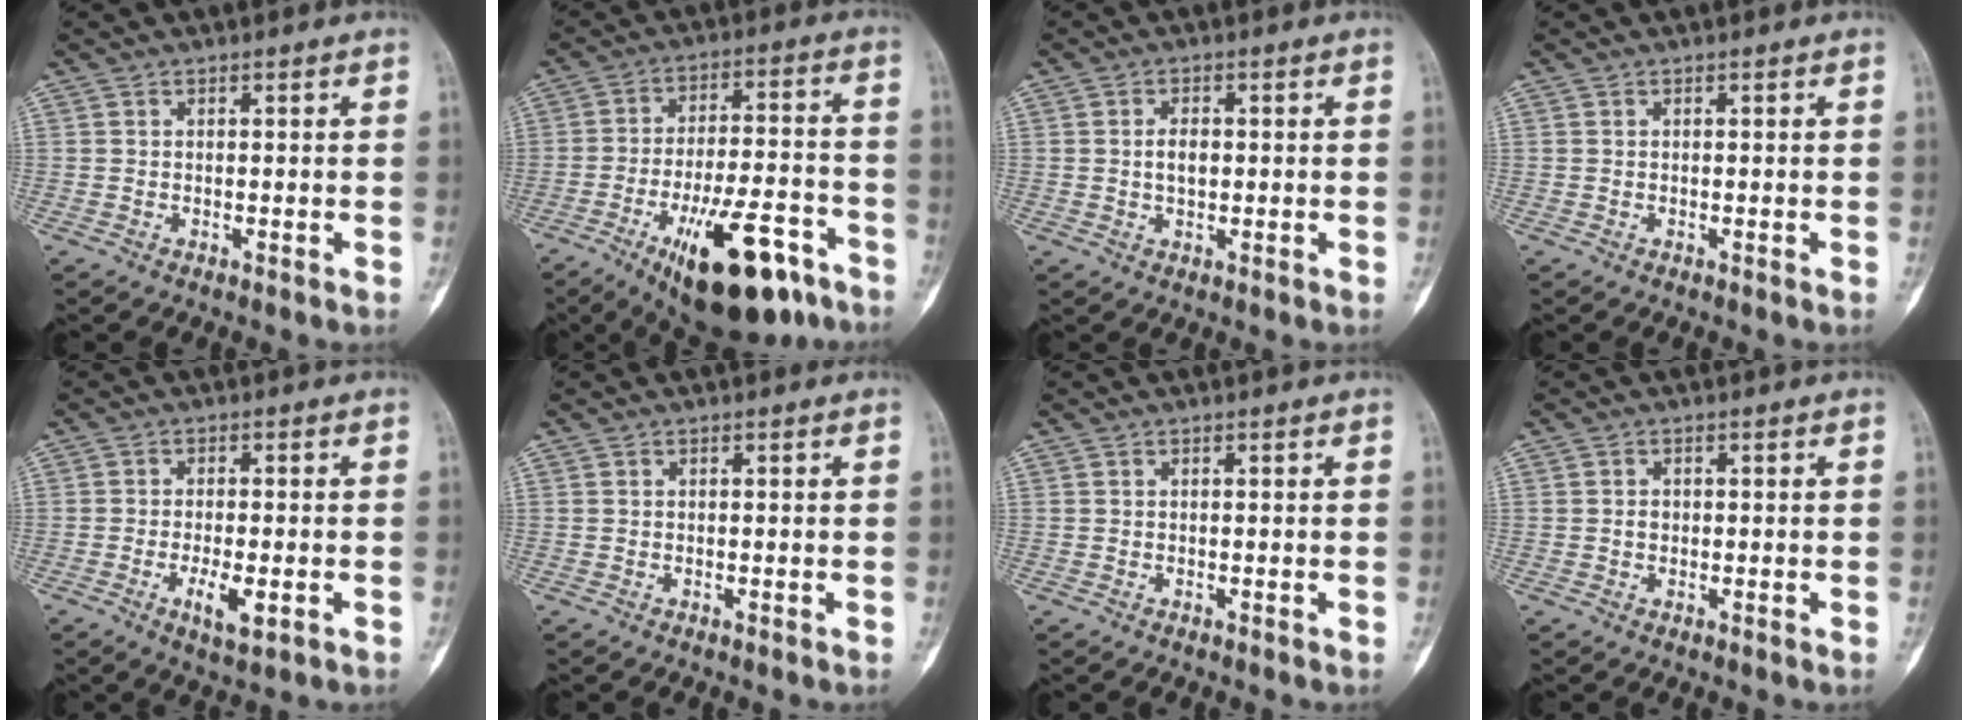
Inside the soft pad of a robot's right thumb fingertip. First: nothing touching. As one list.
[{"total": 19.5, "force": [-10.9, 7.2, 14.5], "torque": [-0.201, 0.060, -0.159]}, {"total": 3.1, "force": [0.1, 1.8, 2.5], "torque": [-0.039, 0.001, 0.000]}, {"total": 0.0}, {"total": 5.3, "force": [-1.9, 1.8, 4.6], "torque": [-0.081, -0.004, -0.027]}, {"total": 0.0}, {"total": 0.0}, {"total": 1.1, "force": [-0.1, 1.0, 0.6], "torque": [-0.007, 0.004, -0.002]}]